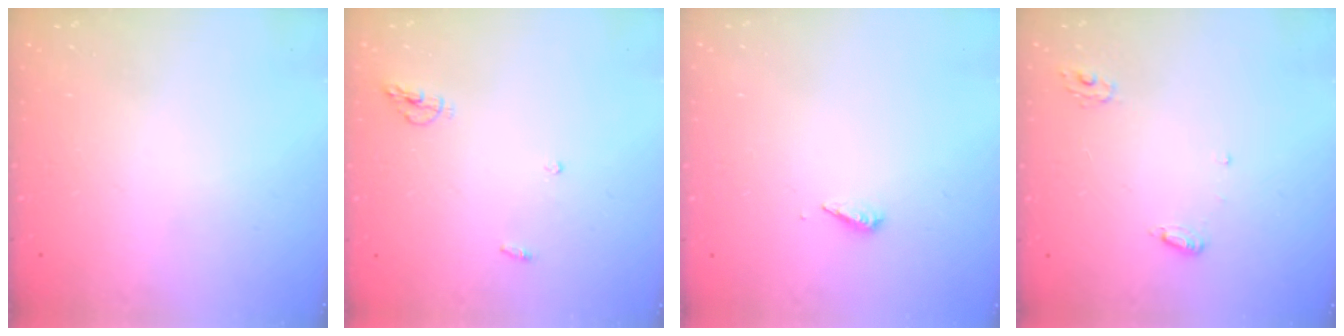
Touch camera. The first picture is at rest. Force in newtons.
{"total": 5.0, "press": 4.9, "slide": 0.2}
{"total": 2.8, "press": 2.8, "slide": 0.2}
{"total": 4.7, "press": 4.7, "slide": 0.4}